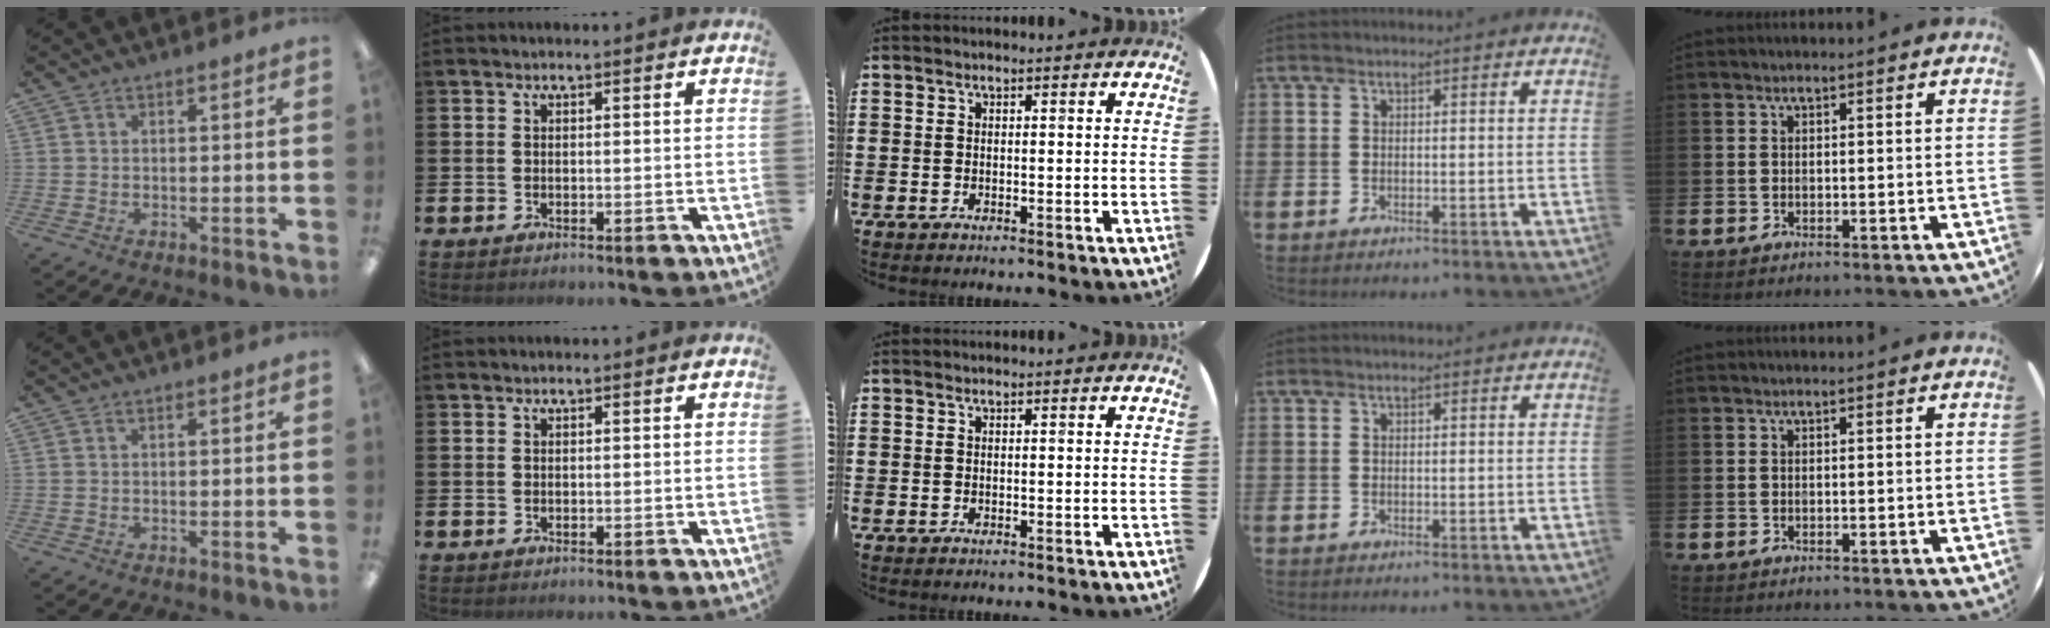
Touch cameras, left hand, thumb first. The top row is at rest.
{}